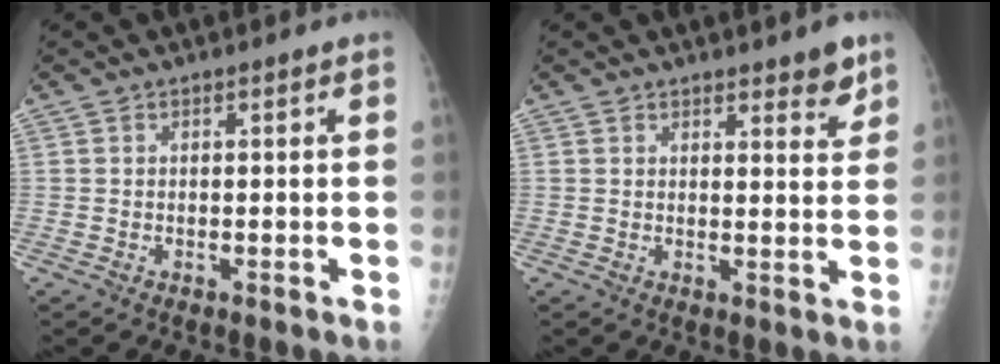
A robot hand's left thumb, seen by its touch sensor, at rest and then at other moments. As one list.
[{"total": 4.0, "force": [3.0, 1.2, 2.4], "torque": [-0.014, -0.022, 0.037]}]